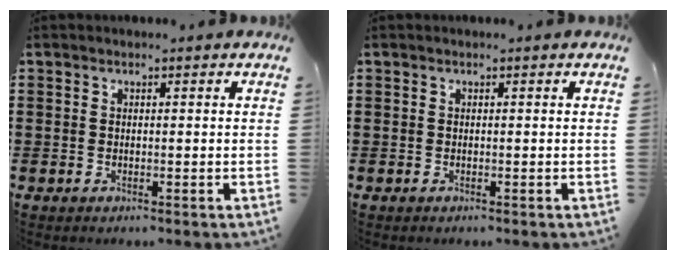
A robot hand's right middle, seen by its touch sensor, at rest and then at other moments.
{"total": 0.0}